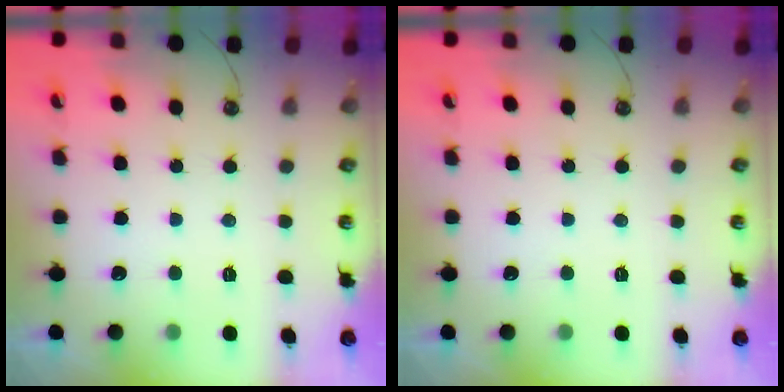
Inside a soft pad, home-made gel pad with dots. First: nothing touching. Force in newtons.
{"total": 0.0}